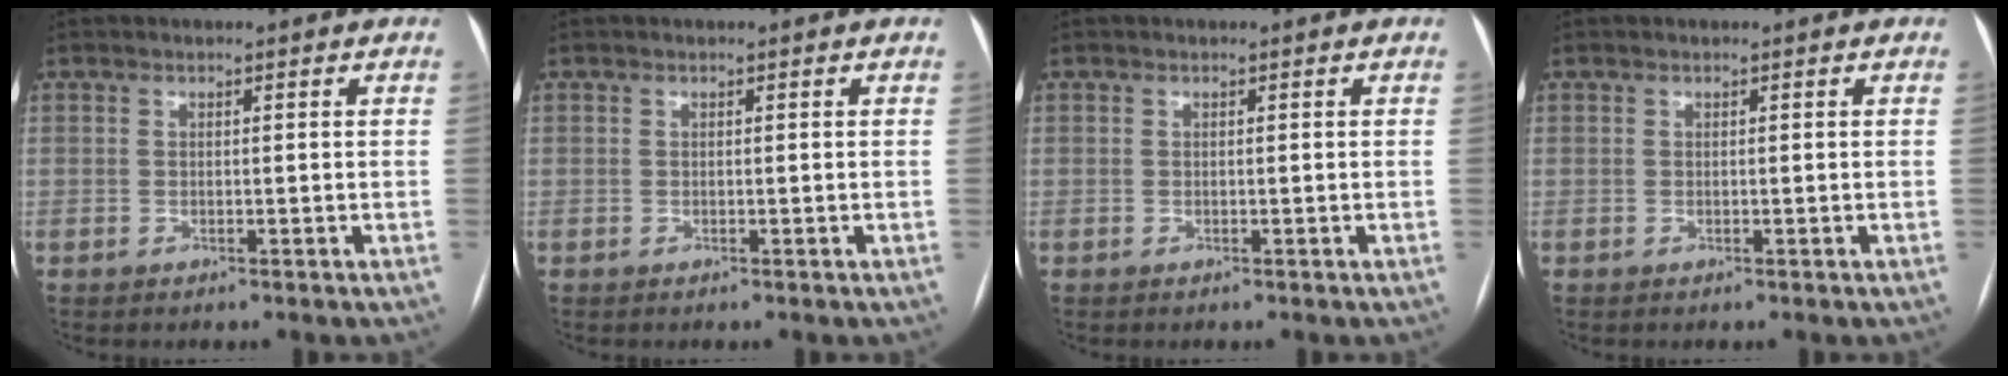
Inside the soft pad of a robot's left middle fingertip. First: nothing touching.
{"total": 0.0}
{"total": 0.0}
{"total": 0.0}